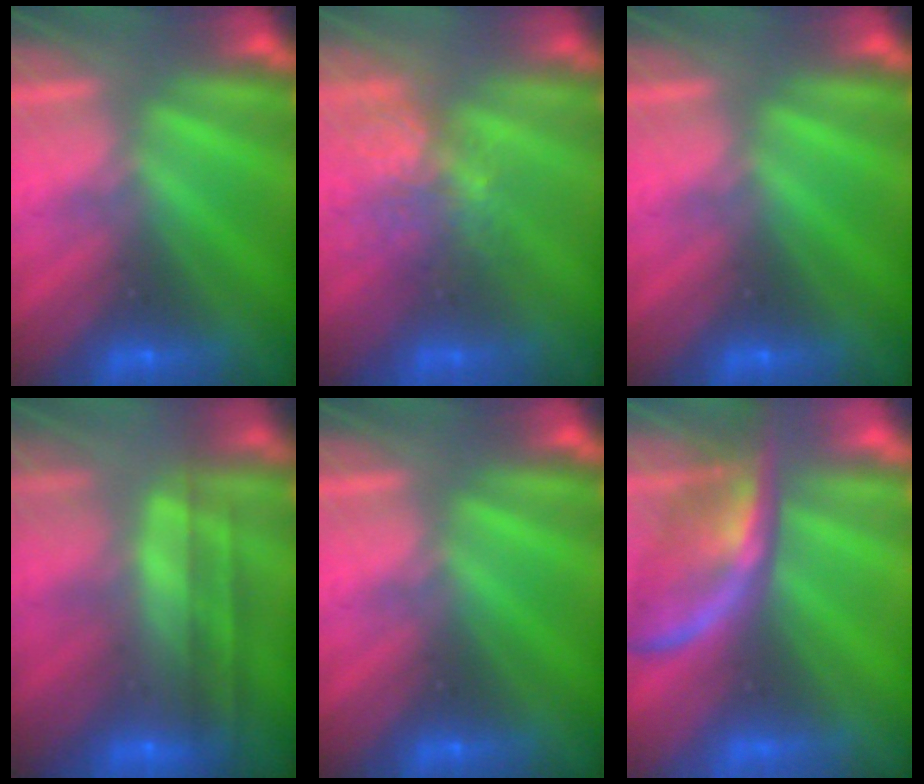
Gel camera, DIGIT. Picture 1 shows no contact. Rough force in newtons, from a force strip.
{"total": 3.7}
{"total": 0.0}
{"total": 7.7}
{"total": 0.0}
{"total": 2.3}